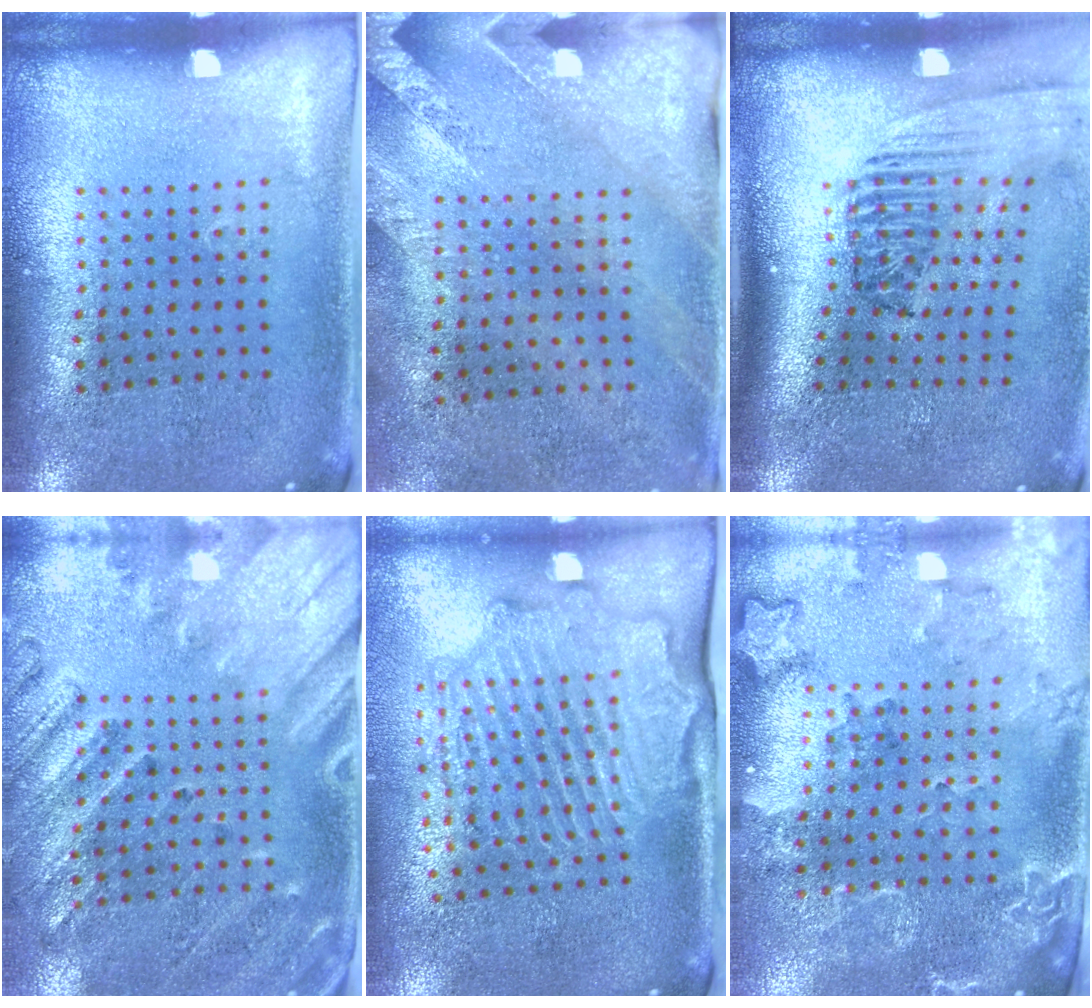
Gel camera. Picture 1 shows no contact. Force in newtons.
{"total": 2.6, "press": 2.1, "slide": 1.6}
{"total": 2.4, "press": 1.6, "slide": 1.7}
{"total": 2.4, "press": 2.0, "slide": 1.4}
{"total": 2.2, "press": 2.2, "slide": 0.2}
{"total": 2.2, "press": 1.9, "slide": 1.1}